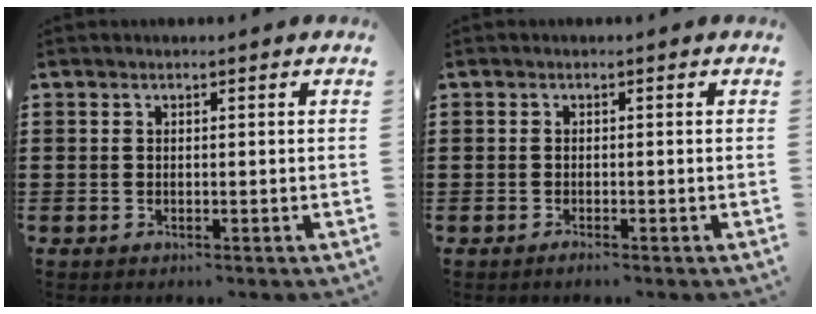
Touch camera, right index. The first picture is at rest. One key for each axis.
{"total": 0.7, "fx": -0.7, "fy": 0.0, "fz": 0.2, "tx": -0.005, "ty": -0.004, "tz": -0.012}